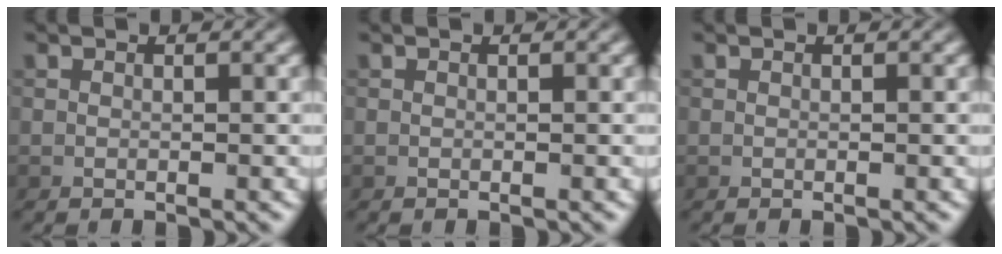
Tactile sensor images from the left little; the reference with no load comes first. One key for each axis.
{"total": 0.0}
{"total": 0.0}